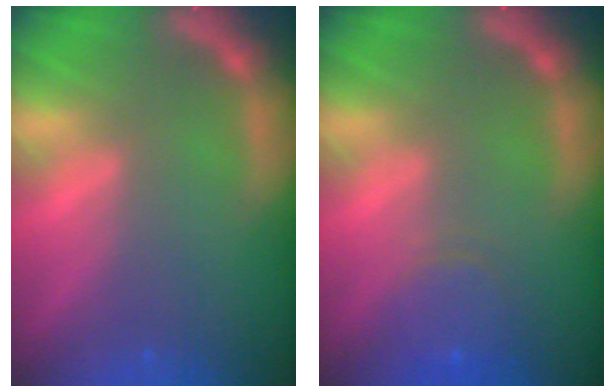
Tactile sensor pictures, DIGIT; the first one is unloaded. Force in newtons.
{"total": 3.5}